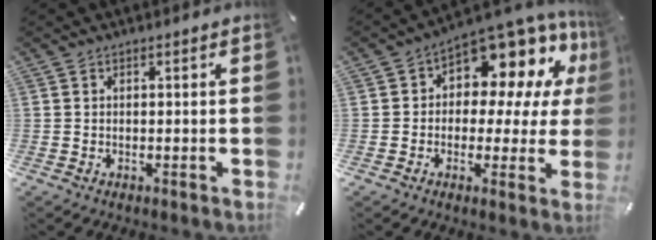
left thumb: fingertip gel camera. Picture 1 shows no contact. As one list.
[{"total": 10.3, "force": [6.1, 6.1, 5.7], "torque": [-0.081, -0.069, 0.106]}]